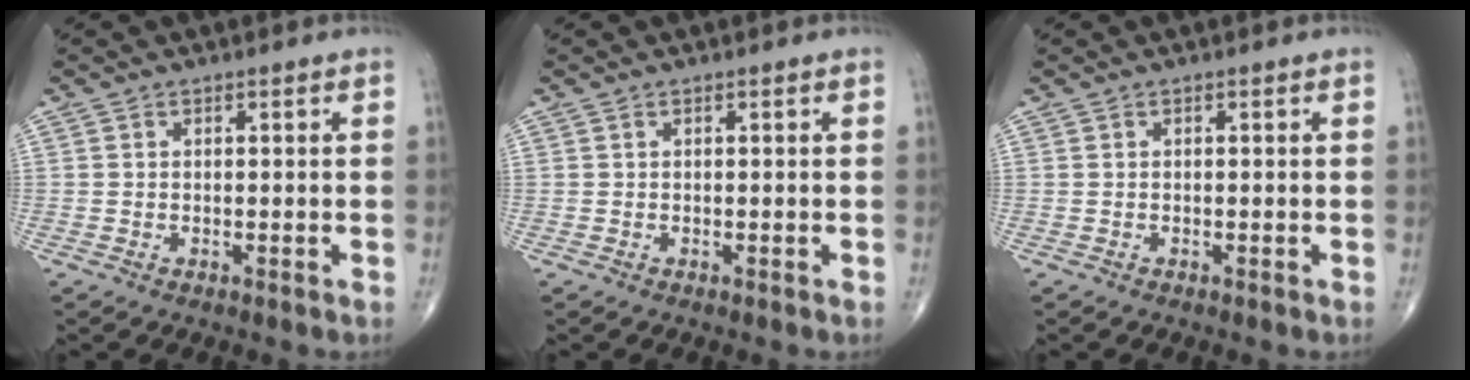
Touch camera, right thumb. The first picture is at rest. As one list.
[{"total": 0.0}, {"total": 0.0}]